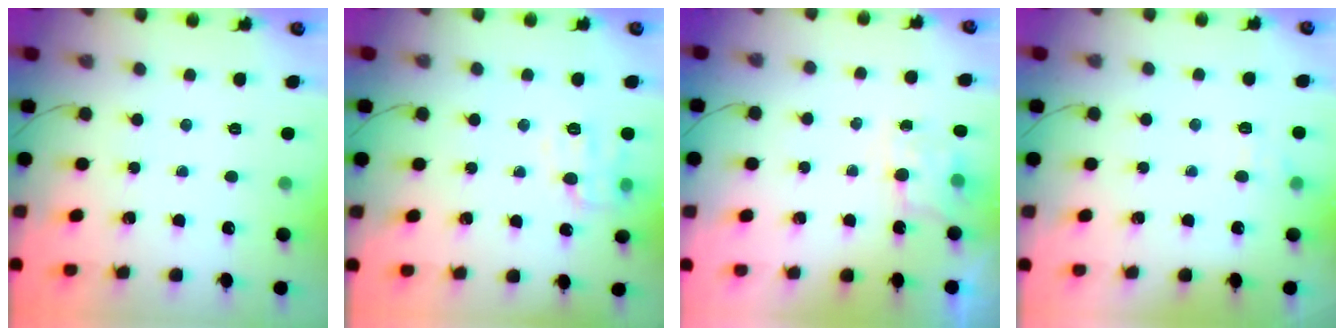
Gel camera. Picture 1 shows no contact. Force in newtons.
{"total": 8.9, "press": 8.9, "slide": 0.4}
{"total": 5.7, "press": 5.6, "slide": 1.2}
{"total": 6.2, "press": 5.9, "slide": 1.8}